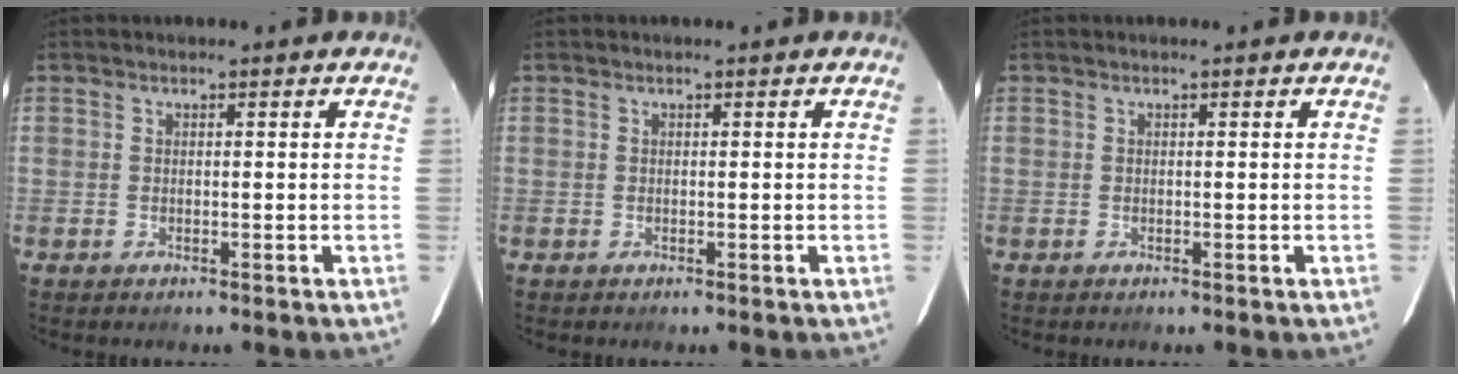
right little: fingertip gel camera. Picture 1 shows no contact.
{"total": 0.0}
{"total": 0.0}